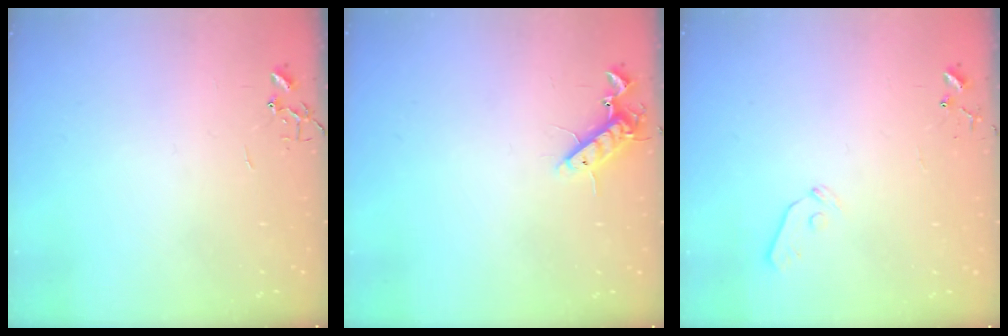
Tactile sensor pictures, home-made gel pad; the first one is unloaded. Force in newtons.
{"total": 10.0, "press": 9.8, "slide": 1.5}
{"total": 5.5, "press": 5.5, "slide": 0.5}